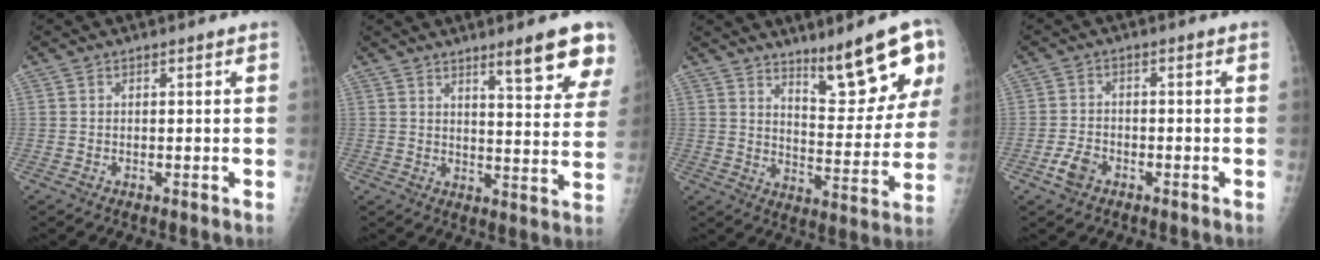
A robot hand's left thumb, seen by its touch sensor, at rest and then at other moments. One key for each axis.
{"total": 11.8, "fx": 7.7, "fy": 1.9, "fz": 8.7, "tx": -0.086, "ty": -0.045, "tz": 0.101}
{"total": 15.6, "fx": 9.3, "fy": 4.1, "fz": 11.9, "tx": -0.135, "ty": -0.059, "tz": 0.149}
{"total": 4.0, "fx": -2.2, "fy": 2.4, "fz": 2.1, "tx": -0.042, "ty": 0.014, "tz": -0.041}